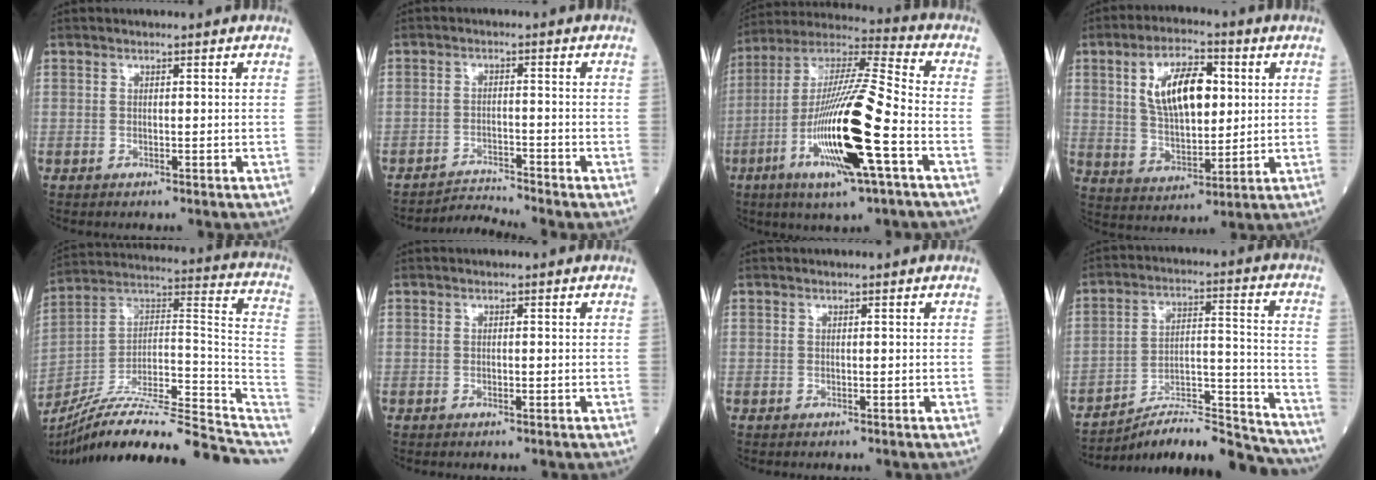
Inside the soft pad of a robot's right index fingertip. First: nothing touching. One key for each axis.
{"total": 3.7, "fx": -3.1, "fy": -1.6, "fz": -0.9, "tx": 0.018, "ty": -0.008, "tz": -0.054}
{"total": 20.5, "fx": -6.3, "fy": 1.4, "fz": 19.4, "tx": -0.393, "ty": -0.022, "tz": -0.119}
{"total": 11.8, "fx": 3.1, "fy": 5.1, "fz": 10.2, "tx": -0.186, "ty": 0.013, "tz": 0.058}
{"total": 26.3, "fx": -22.1, "fy": 2.5, "fz": 14.0, "tx": -0.151, "ty": 0.029, "tz": -0.342}
{"total": 1.0, "fx": -0.3, "fy": 0.2, "fz": 0.9, "tx": -0.014, "ty": -0.002, "tz": -0.003}
{"total": 0.0}
{"total": 18.1, "fx": -17.5, "fy": 1.3, "fz": 4.5, "tx": -0.055, "ty": 0.038, "tz": -0.272}